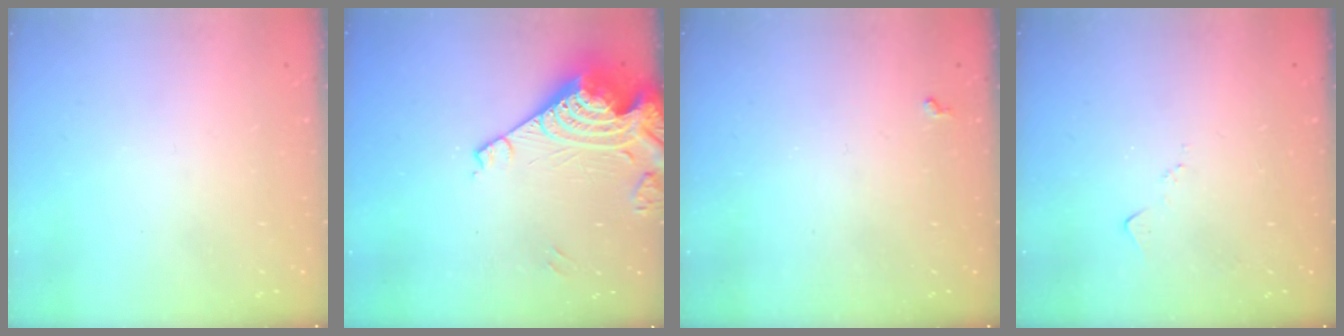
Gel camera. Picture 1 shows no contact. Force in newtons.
{"total": 13.3, "press": 13.2, "slide": 1.5}
{"total": 2.8, "press": 2.8, "slide": 0.5}
{"total": 6.0, "press": 5.9, "slide": 0.7}